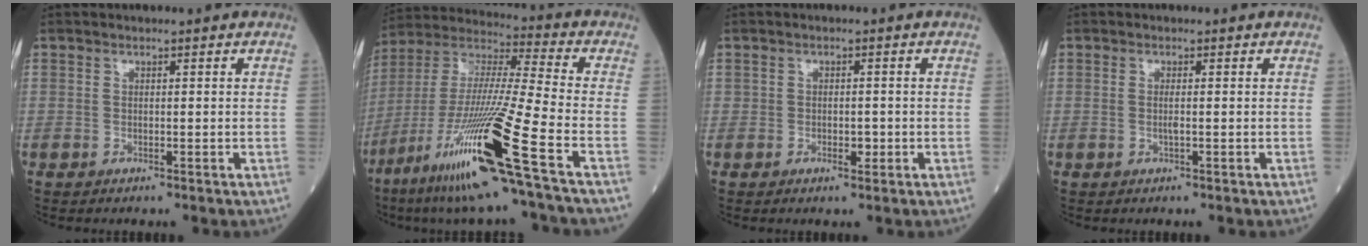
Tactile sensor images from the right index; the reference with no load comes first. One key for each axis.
{"total": 21.9, "fx": -10.6, "fy": -0.9, "fz": 19.2, "tx": -0.399, "ty": -0.051, "tz": -0.206}
{"total": 1.7, "fx": -0.5, "fy": 0.9, "fz": 1.3, "tx": -0.019, "ty": 0.000, "tz": -0.006}
{"total": 1.1, "fx": -0.1, "fy": 0.0, "fz": 1.1, "tx": -0.025, "ty": -0.002, "tz": -0.003}